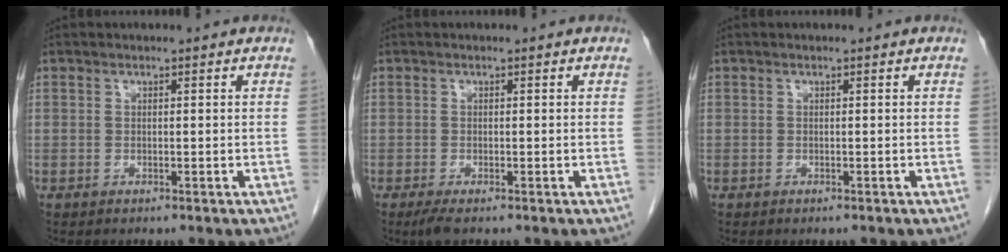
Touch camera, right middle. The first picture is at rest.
{"total": 1.7, "force": [-1.1, 0.2, 1.2], "torque": [-0.029, -0.007, -0.021]}
{"total": 0.0}